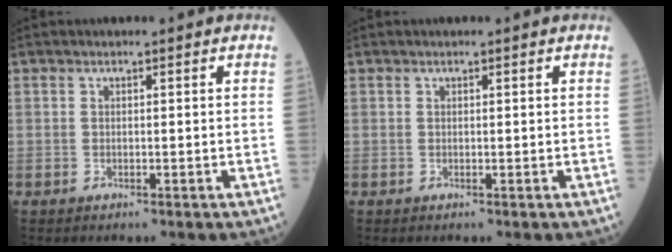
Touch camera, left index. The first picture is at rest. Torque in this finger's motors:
{"motor_torque": [0.00, 0.00, -0.02, 0.00]}